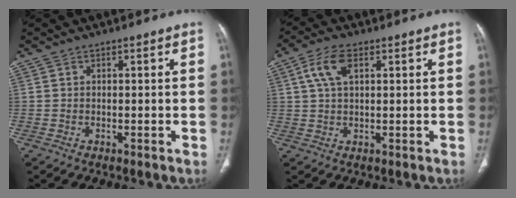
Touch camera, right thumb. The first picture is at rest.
{"total": 5.8, "force": [2.2, 2.8, 4.6], "torque": [-0.100, 0.008, 0.044]}